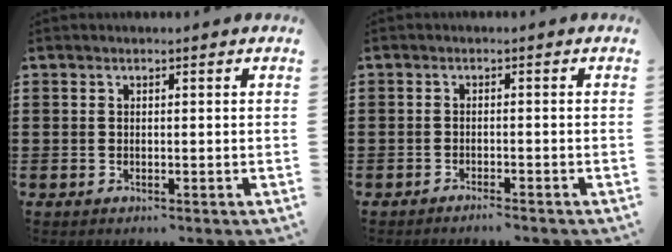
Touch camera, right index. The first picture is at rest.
{"total": 1.4, "force": [-1.4, -0.1, 0.2], "torque": [-0.006, 0.000, -0.028]}